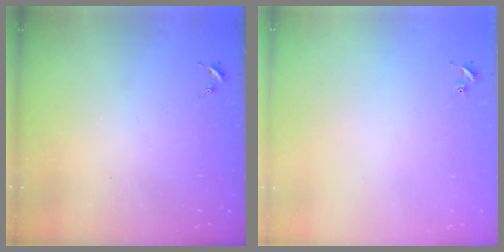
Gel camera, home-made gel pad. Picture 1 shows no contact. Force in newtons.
{"total": 0.9, "press": 0.8, "slide": 0.2}